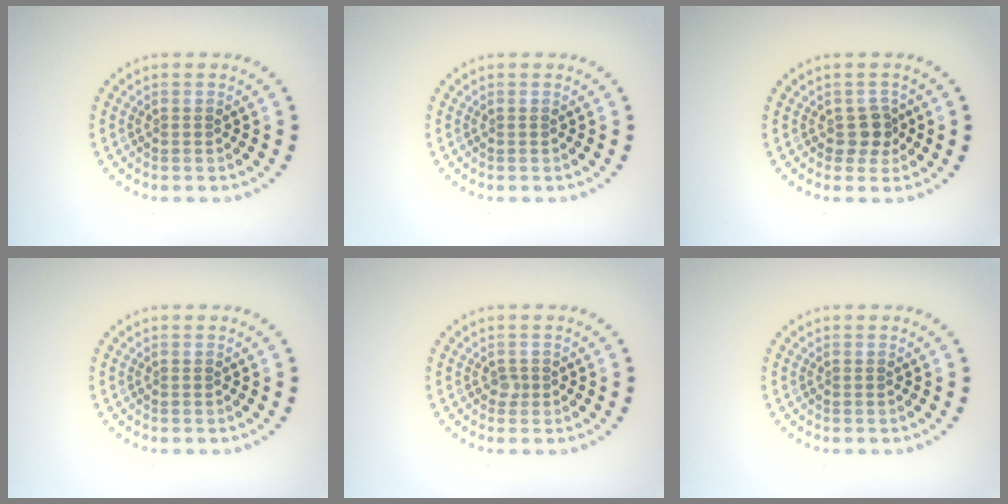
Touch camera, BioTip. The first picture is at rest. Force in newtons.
{"total": 0.0}
{"total": 1.8, "press": 1.4, "slide": 1.1}
{"total": 0.0}
{"total": 0.8, "press": 0.6, "slide": 0.5}
{"total": 0.0}